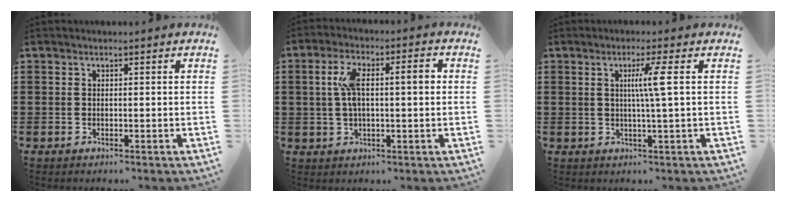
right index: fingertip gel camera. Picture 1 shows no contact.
{"total": 7.0, "force": [0.9, 2.3, 6.5], "torque": [-0.117, 0.008, 0.010]}
{"total": 4.4, "force": [0.8, -0.8, 4.3], "torque": [-0.082, -0.006, 0.006]}